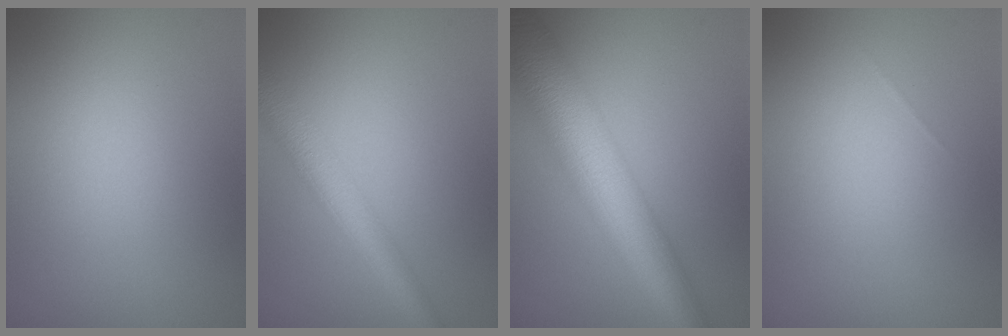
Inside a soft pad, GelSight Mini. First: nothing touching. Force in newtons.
{"total": 5.3, "press": 5.3, "slide": 0.2}
{"total": 11.2, "press": 11.2, "slide": 0.4}
{"total": 0.0}